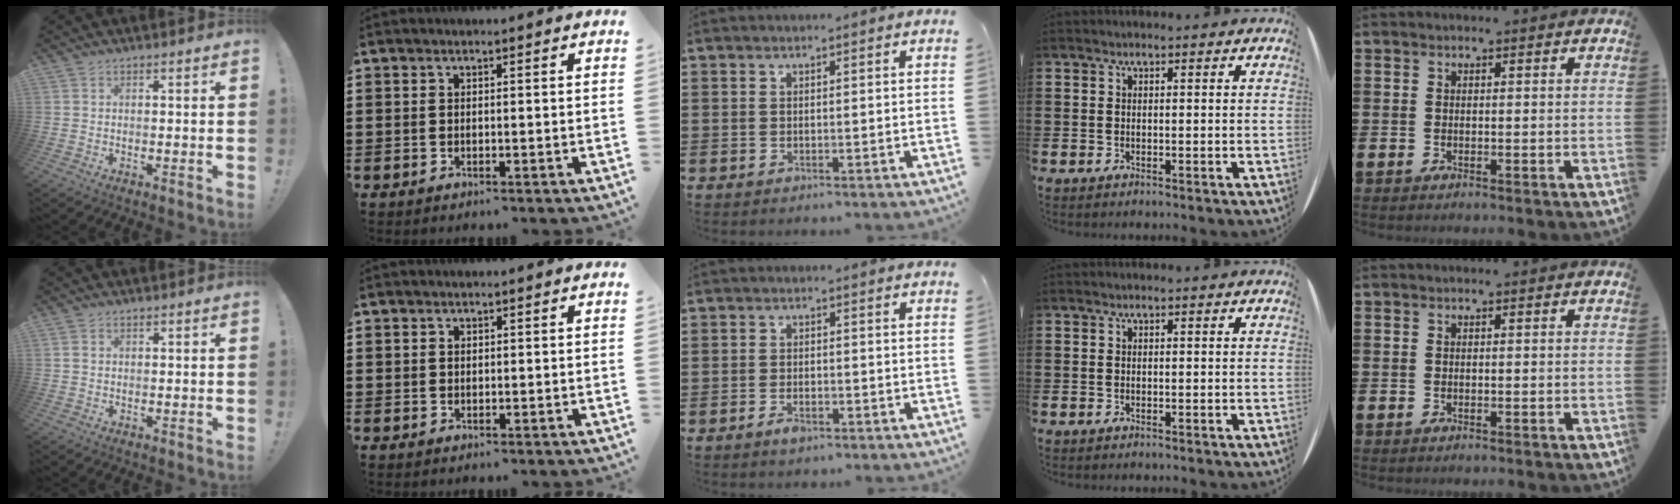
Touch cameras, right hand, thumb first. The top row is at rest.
{"thumb": {"total": 1.1, "force": [0.5, 0.8, 0.5], "torque": [-0.009, 0.003, 0.009]}, "index": {"total": 0.7, "force": [0.3, 0.6, 0.1], "torque": [-0.004, 0.003, 0.007]}, "middle": {"total": 2.2, "force": [-1.4, 0.9, 1.4], "torque": [-0.032, -0.002, -0.029]}}